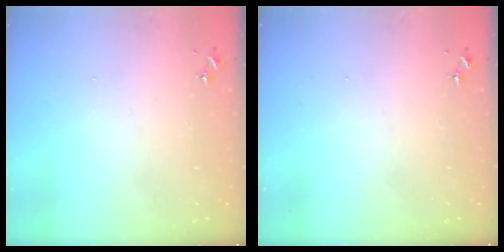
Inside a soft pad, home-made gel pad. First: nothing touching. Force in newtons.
{"total": 0.0}